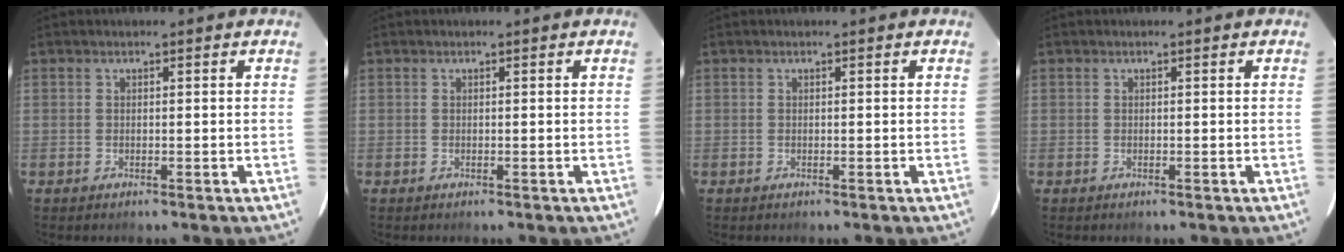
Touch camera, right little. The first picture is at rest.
{"total": 0.0}
{"total": 0.0}
{"total": 0.0}